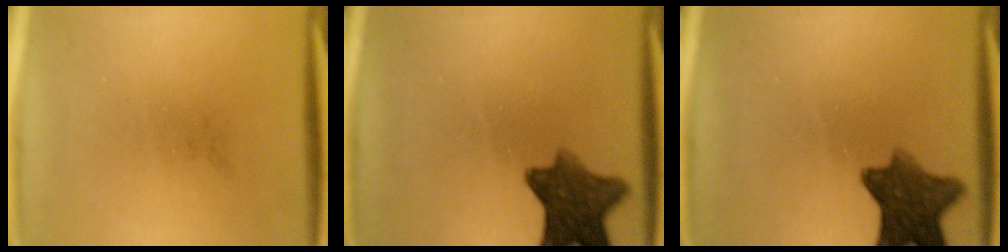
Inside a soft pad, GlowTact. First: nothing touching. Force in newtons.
{"total": 9.2}
{"total": 9.2}